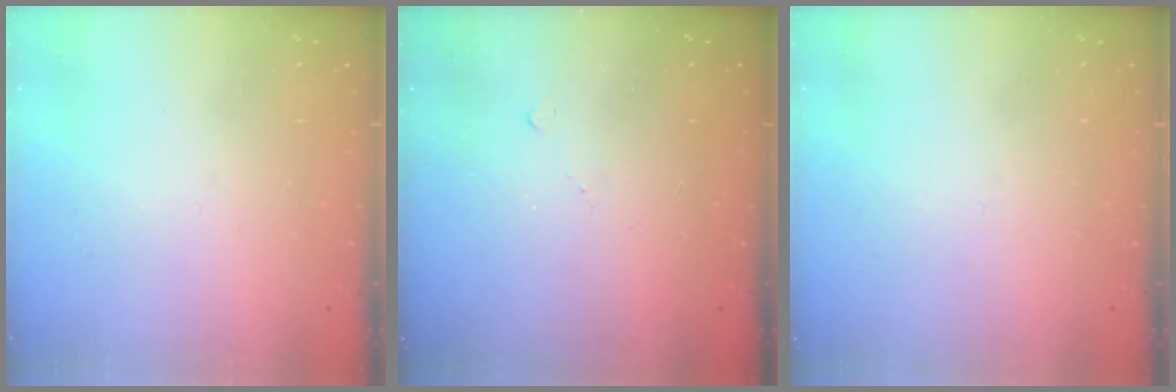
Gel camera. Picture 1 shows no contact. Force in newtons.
{"total": 5.1, "press": 5.0, "slide": 0.6}
{"total": 0.0}